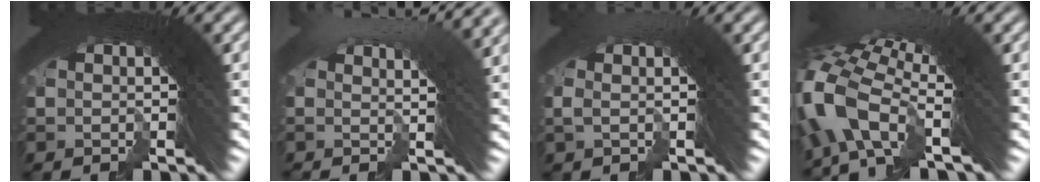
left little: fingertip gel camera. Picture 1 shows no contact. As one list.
[{"total": 4.4, "force": [2.7, 0.5, 3.5], "torque": [-0.033, 0.022, 0.030]}, {"total": 1.0, "force": [0.0, -0.6, 0.8], "torque": [0.002, 0.020, -0.007]}, {"total": 5.4, "force": [-1.8, 3.1, 4.0], "torque": [-0.095, -0.010, -0.032]}]